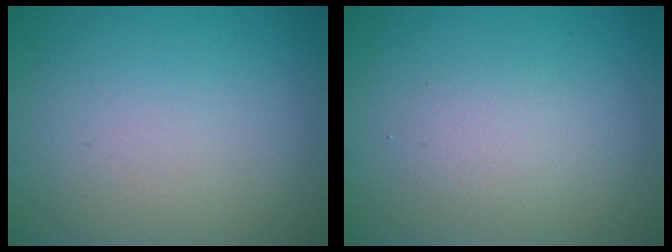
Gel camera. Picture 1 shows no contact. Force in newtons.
{"total": 1.6, "press": 1.6, "slide": 0.0}